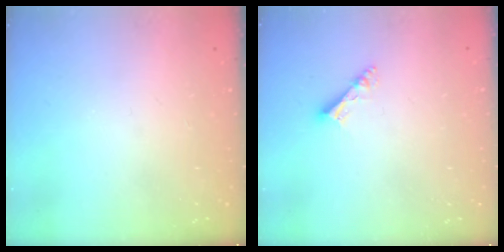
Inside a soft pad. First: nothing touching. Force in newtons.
{"total": 4.7, "press": 4.7, "slide": 0.2}